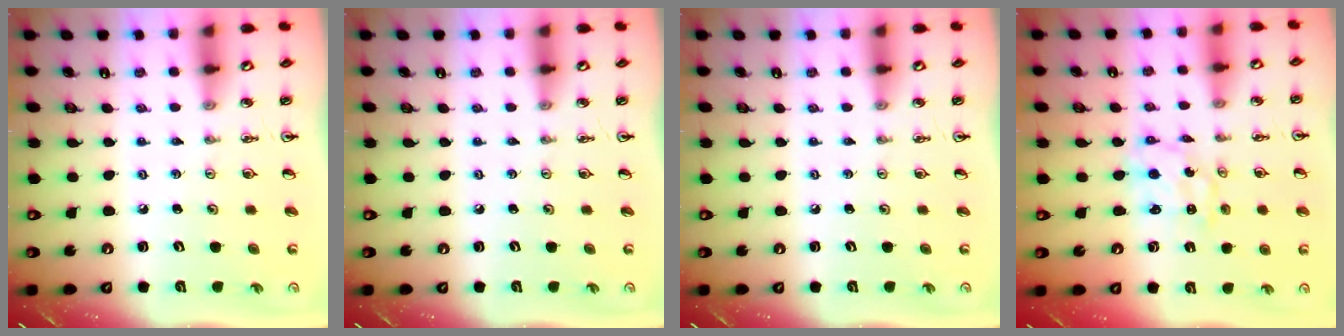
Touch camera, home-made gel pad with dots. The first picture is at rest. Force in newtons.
{"total": 0.0}
{"total": 0.0}
{"total": 2.7, "press": 2.7, "slide": 0.3}